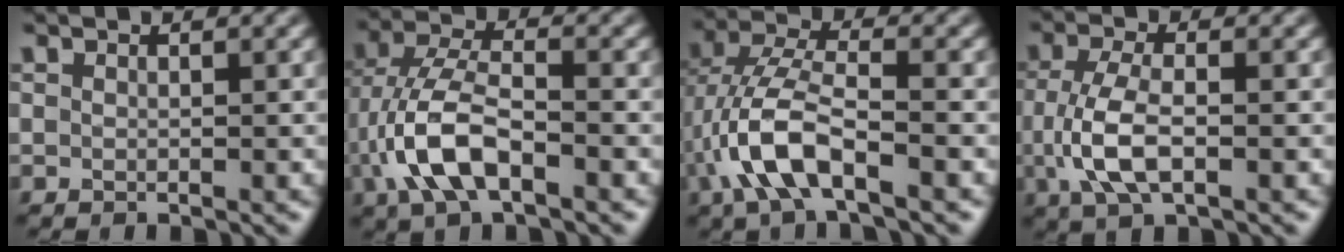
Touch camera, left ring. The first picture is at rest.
{"total": 7.3, "force": [-2.7, 3.2, 6.0], "torque": [-0.133, 0.006, -0.058]}
{"total": 6.7, "force": [-2.7, 2.5, 5.6], "torque": [-0.122, 0.007, -0.058]}
{"total": 5.1, "force": [-1.0, 2.2, 4.5], "torque": [-0.106, -0.002, -0.021]}